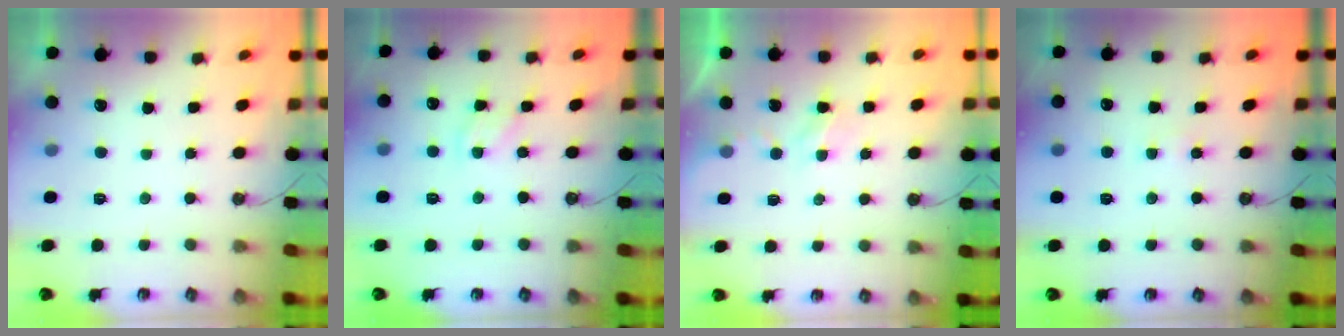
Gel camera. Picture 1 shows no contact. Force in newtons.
{"total": 2.9, "press": 2.9, "slide": 0.3}
{"total": 2.2, "press": 2.1, "slide": 0.4}
{"total": 1.7, "press": 1.7, "slide": 0.2}